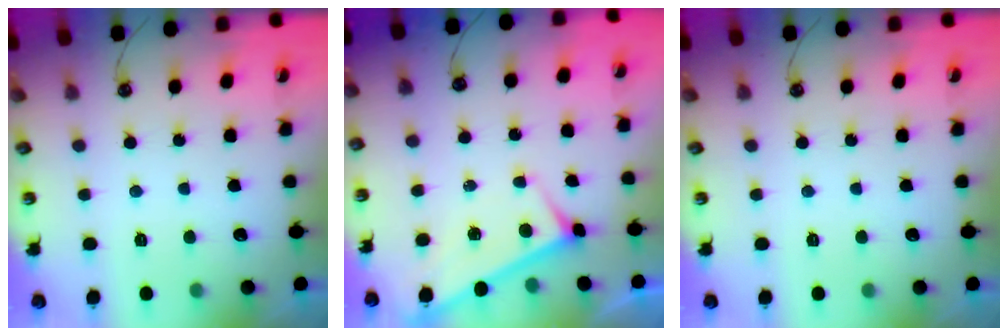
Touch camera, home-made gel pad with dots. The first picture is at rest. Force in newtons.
{"total": 3.4, "press": 3.4, "slide": 0.4}
{"total": 0.0}